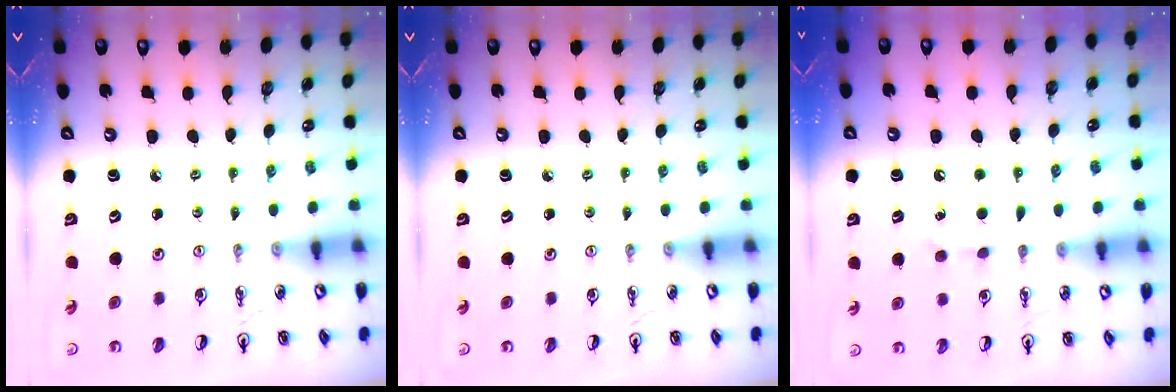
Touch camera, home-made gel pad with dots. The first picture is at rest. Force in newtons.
{"total": 0.0}
{"total": 8.0, "press": 7.9, "slide": 0.9}